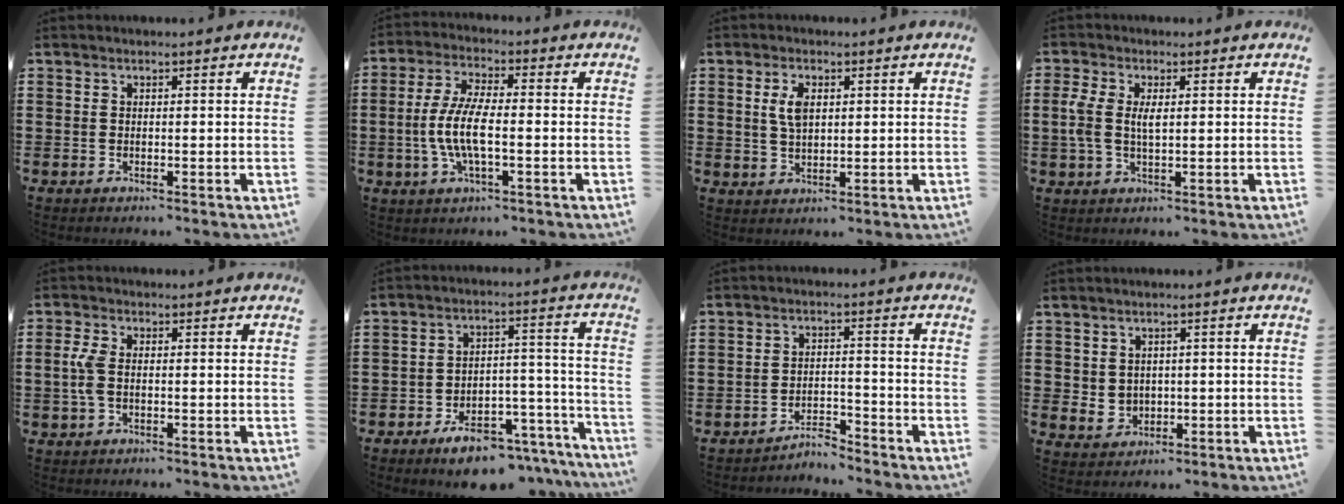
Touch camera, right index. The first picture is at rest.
{"total": 7.5, "force": [-1.7, 2.4, 6.9], "torque": [-0.160, -0.011, -0.039]}
{"total": 4.2, "force": [1.1, 2.1, 3.5], "torque": [-0.074, 0.010, 0.018]}
{"total": 4.1, "force": [0.5, 1.9, 3.6], "torque": [-0.088, 0.001, 0.002]}
{"total": 3.6, "force": [-0.4, 1.7, 3.2], "torque": [-0.089, -0.007, -0.015]}
{"total": 7.8, "force": [-6.3, 3.2, 3.3], "torque": [-0.044, 0.034, -0.111]}
{"total": 3.5, "force": [-3.5, 0.1, 0.3], "torque": [-0.012, 0.001, -0.073]}
{"total": 2.3, "force": [1.0, 2.0, 0.6], "torque": [-0.021, 0.008, 0.018]}